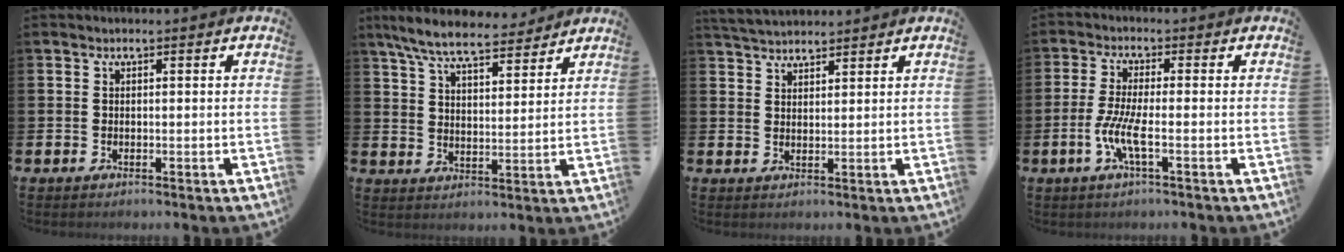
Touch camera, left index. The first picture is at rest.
{"total": 8.1, "force": [7.4, 1.6, 2.9], "torque": [-0.081, -0.034, 0.133]}
{"total": 3.5, "force": [3.4, 0.5, 0.3], "torque": [-0.015, -0.014, 0.064]}
{"total": 4.4, "force": [-1.6, 0.6, 4.1], "torque": [-0.100, -0.005, -0.035]}